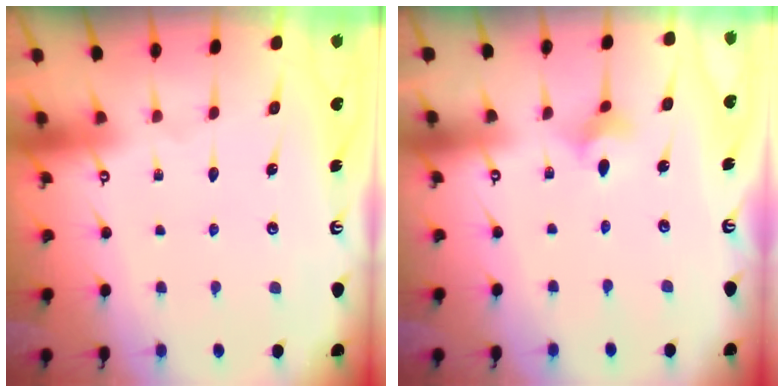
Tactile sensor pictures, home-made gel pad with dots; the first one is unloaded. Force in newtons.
{"total": 3.1, "press": 3.1, "slide": 0.6}